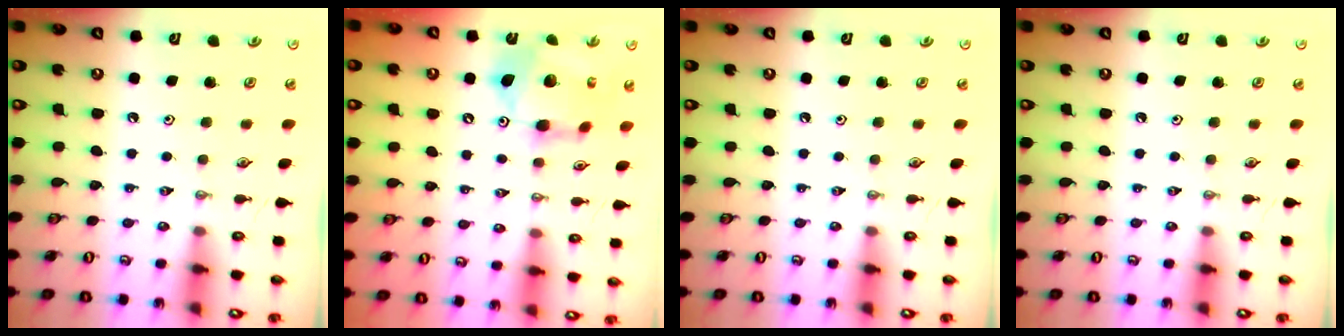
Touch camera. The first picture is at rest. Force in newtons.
{"total": 13.8, "press": 13.7, "slide": 1.2}
{"total": 0.0}
{"total": 0.0}